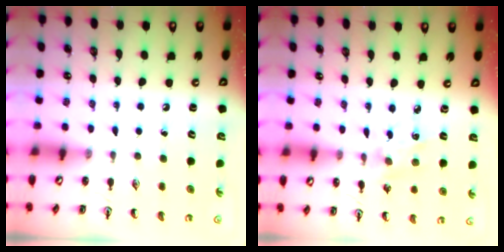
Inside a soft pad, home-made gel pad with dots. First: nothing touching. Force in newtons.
{"total": 2.4, "press": 2.4, "slide": 0.6}